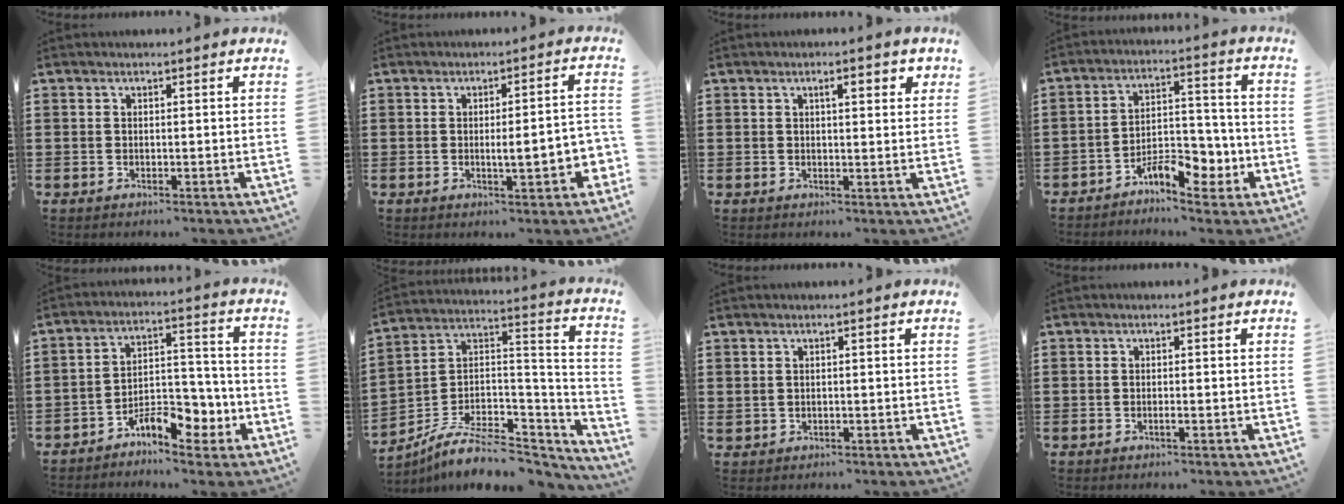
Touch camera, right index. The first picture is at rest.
{"total": 5.4, "force": [-1.1, 1.1, 5.2], "torque": [-0.071, -0.008, -0.023]}
{"total": 2.8, "force": [1.1, 0.8, 2.5], "torque": [-0.035, 0.002, 0.012]}
{"total": 8.3, "force": [-5.0, 3.8, 5.5], "torque": [-0.076, 0.020, -0.088]}
{"total": 8.1, "force": [-5.2, 3.7, 5.0], "torque": [-0.068, 0.021, -0.094]}
{"total": 9.7, "force": [-7.0, 3.8, 5.5], "torque": [-0.103, 0.016, -0.135]}
{"total": 0.6, "force": [0.3, 0.4, 0.3], "torque": [-0.008, 0.002, 0.005]}
{"total": 0.8, "force": [-0.3, -0.1, 0.7], "torque": [-0.012, -0.005, -0.006]}